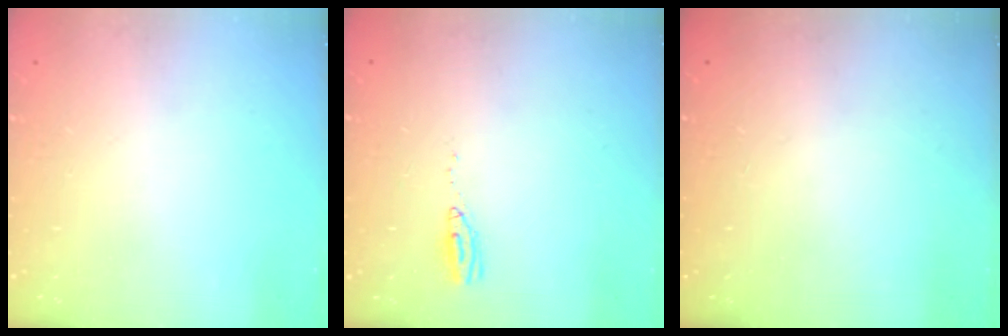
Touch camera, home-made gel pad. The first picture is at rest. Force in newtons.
{"total": 9.3, "press": 5.1, "slide": 7.7}
{"total": 0.0}